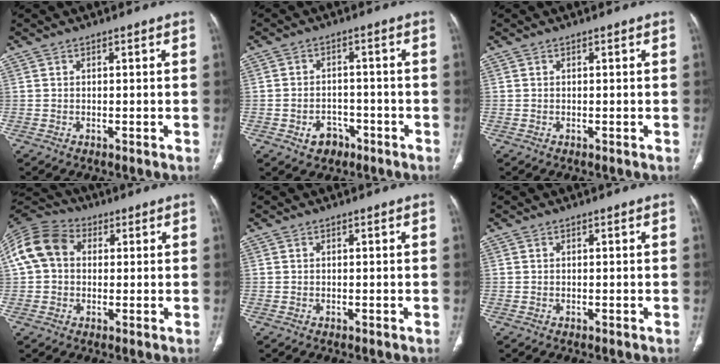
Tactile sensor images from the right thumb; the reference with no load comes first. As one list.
[{"total": 5.0, "force": [-2.5, 3.8, 2.0], "torque": [-0.013, 0.025, -0.030]}, {"total": 0.0}, {"total": 11.6, "force": [2.0, 9.1, 6.9], "torque": [-0.133, 0.031, 0.028]}, {"total": 0.0}, {"total": 0.0}]